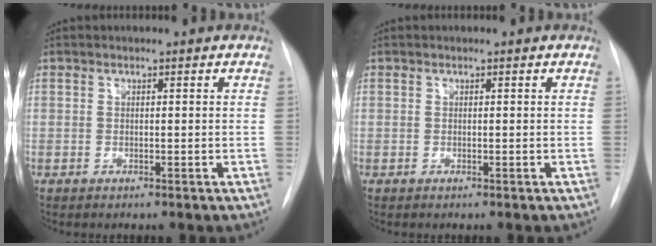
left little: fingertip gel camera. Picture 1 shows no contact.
{"total": 0.0}